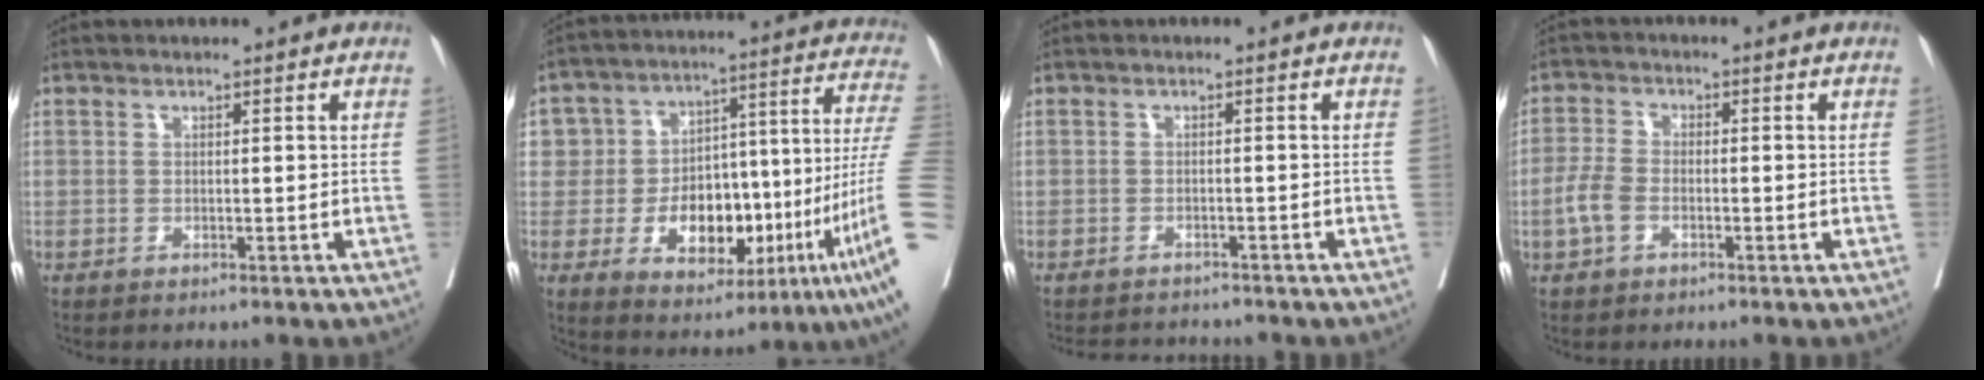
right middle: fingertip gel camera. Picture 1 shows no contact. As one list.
[{"total": 29.2, "force": [-6.4, 9.5, 26.8], "torque": [-0.422, 0.030, -0.088]}, {"total": 5.1, "force": [-5.0, 0.5, 0.7], "torque": [0.000, -0.004, -0.070]}, {"total": 4.0, "force": [-1.4, 2.3, 2.9], "torque": [-0.073, 0.005, -0.033]}]